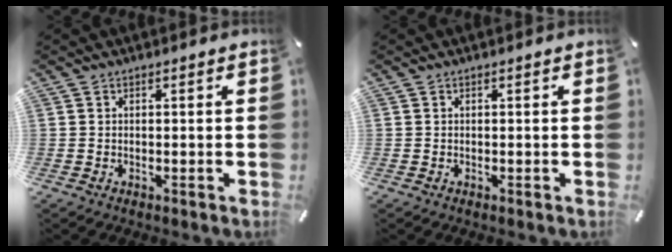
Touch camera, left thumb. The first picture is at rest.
{"total": 0.0}